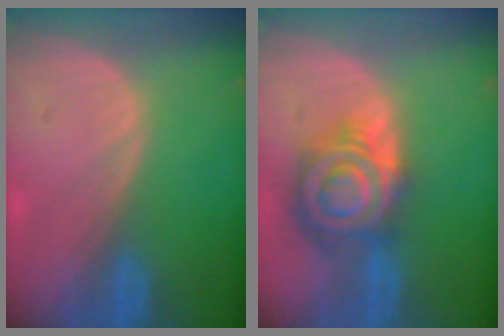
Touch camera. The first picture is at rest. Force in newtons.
{"total": 9.1, "press": 9.1, "slide": 0.5}